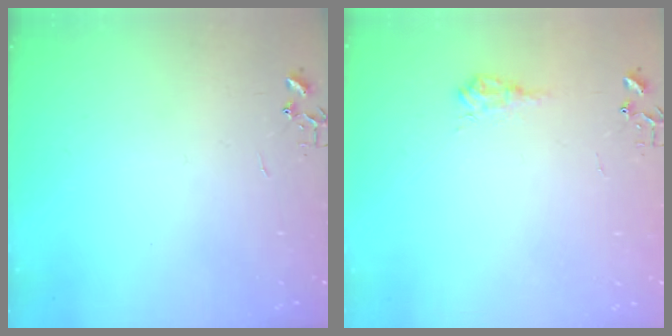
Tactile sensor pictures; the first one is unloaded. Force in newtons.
{"total": 8.5, "press": 8.5, "slide": 0.8}